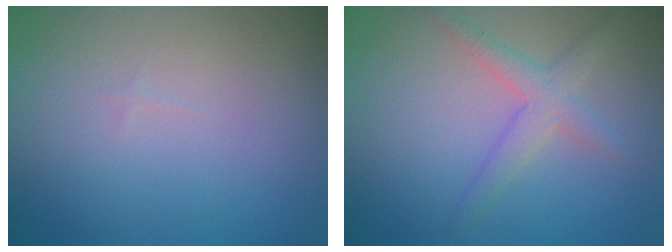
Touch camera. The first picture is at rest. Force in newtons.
{"total": 2.4, "press": 2.4, "slide": 0.1}